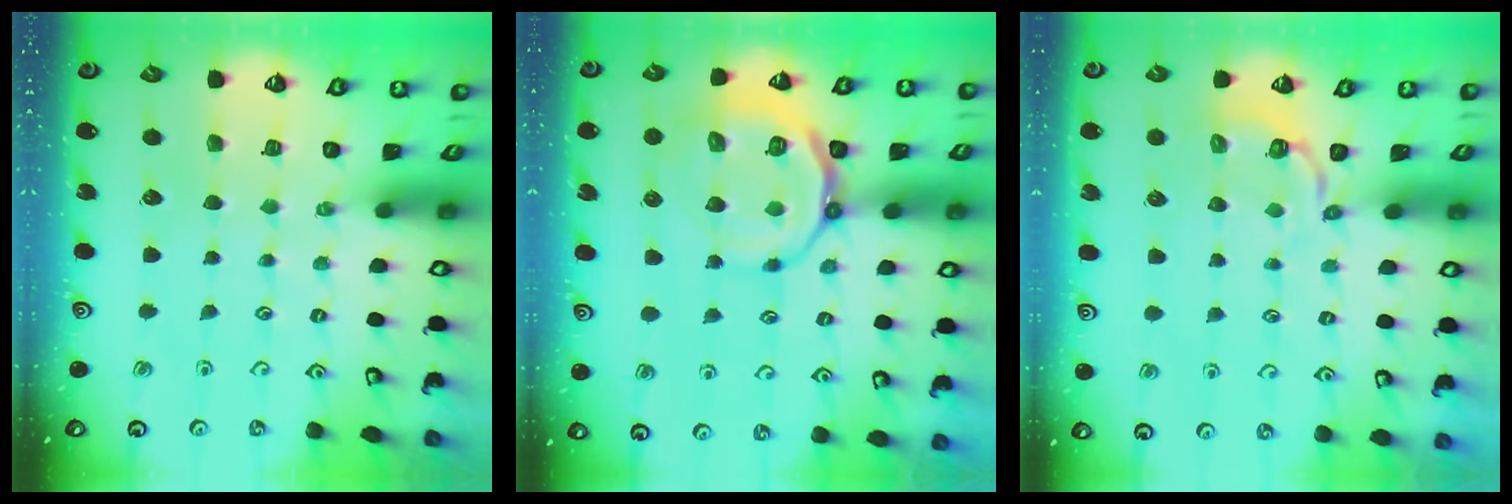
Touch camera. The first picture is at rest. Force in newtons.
{"total": 12.4, "press": 12.1, "slide": 2.3}
{"total": 3.2, "press": 2.1, "slide": 2.4}